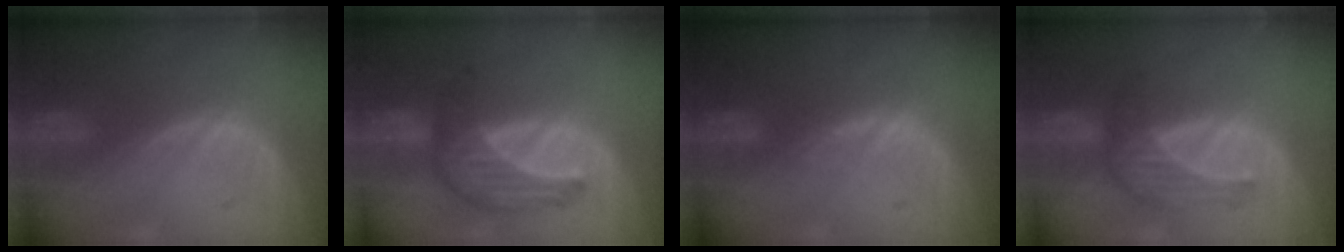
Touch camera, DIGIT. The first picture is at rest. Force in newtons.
{"total": 7.0, "press": 6.9, "slide": 0.5}
{"total": 1.4, "press": 1.4, "slide": 0.3}
{"total": 4.8, "press": 4.8, "slide": 0.5}